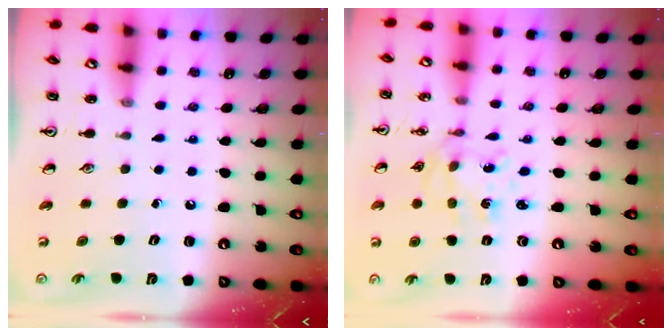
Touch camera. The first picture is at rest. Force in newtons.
{"total": 2.9, "press": 2.7, "slide": 1.0}